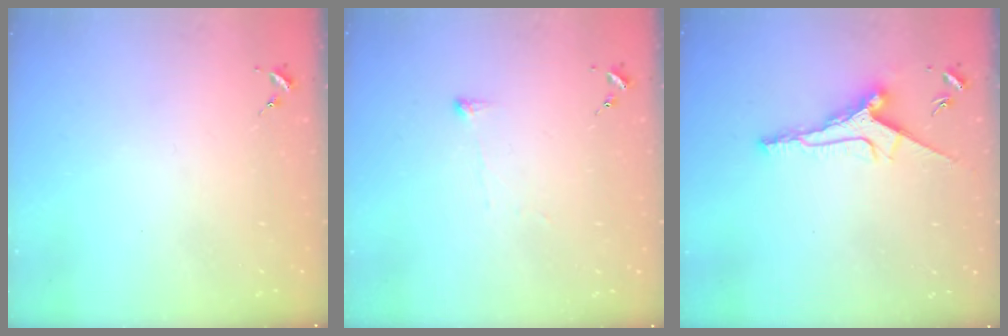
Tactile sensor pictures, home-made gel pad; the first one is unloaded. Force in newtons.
{"total": 2.9, "press": 2.9, "slide": 0.4}
{"total": 10.7, "press": 10.7, "slide": 0.3}